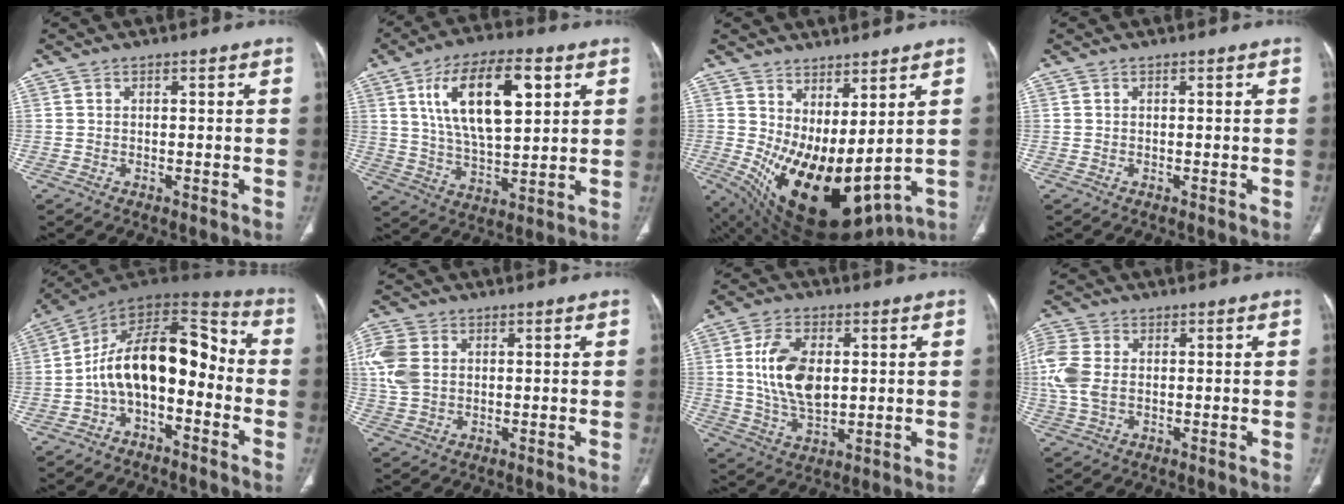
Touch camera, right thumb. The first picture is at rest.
{"total": 17.9, "force": [6.2, 7.9, 14.9], "torque": [-0.240, -0.009, 0.111]}
{"total": 18.5, "force": [1.7, 8.4, 16.4], "torque": [-0.271, -0.041, 0.062]}
{"total": 0.0}
{"total": 16.4, "force": [-3.1, 9.2, 13.2], "torque": [-0.188, 0.084, -0.062]}
{"total": 8.2, "force": [1.5, 6.0, 5.3], "torque": [-0.129, 0.007, 0.032]}
{"total": 12.4, "force": [1.7, 7.2, 9.9], "torque": [-0.179, -0.008, 0.039]}
{"total": 7.9, "force": [0.5, 5.3, 5.9], "torque": [-0.165, 0.011, 0.011]}